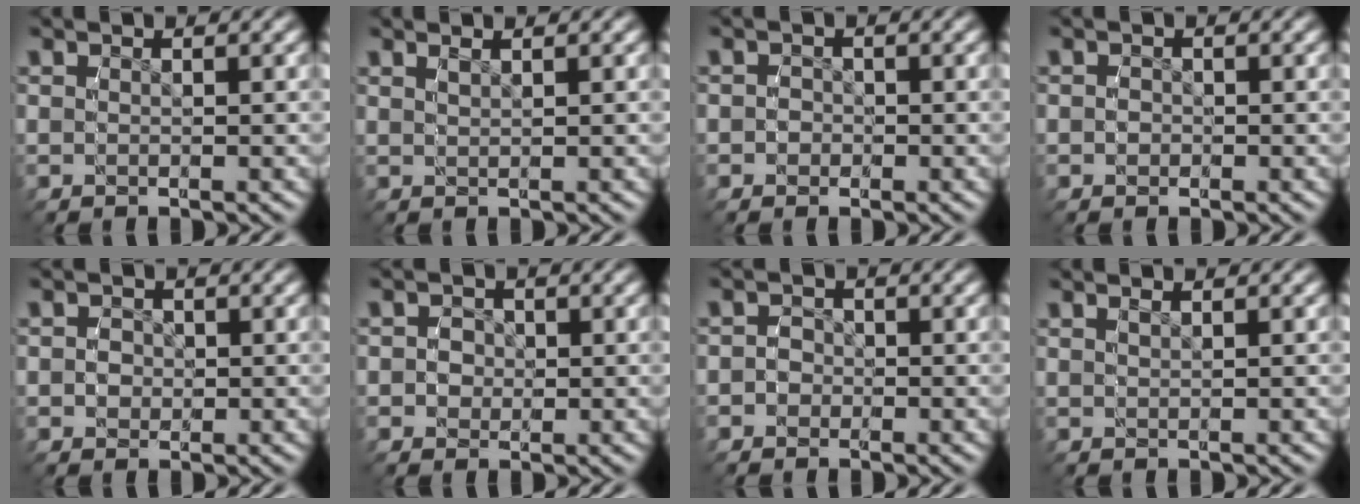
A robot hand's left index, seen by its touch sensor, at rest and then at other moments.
{"total": 0.8, "force": [0.7, -0.3, 0.1], "torque": [0.003, 0.001, 0.017]}
{"total": 1.3, "force": [-0.6, 1.1, -0.3], "torque": [0.002, -0.002, -0.015]}
{"total": 0.8, "force": [-0.4, 0.6, -0.2], "torque": [-0.002, -0.001, -0.008]}
{"total": 1.4, "force": [-0.2, 1.3, 0.2], "torque": [-0.004, -0.001, -0.005]}
{"total": 2.2, "force": [-0.2, 2.1, 0.4], "torque": [-0.013, -0.006, -0.004]}
{"total": 2.1, "force": [-1.0, 1.9, -0.2], "torque": [-0.002, -0.004, -0.022]}
{"total": 0.5, "force": [0.4, -0.3, 0.2], "torque": [0.003, 0.000, 0.011]}